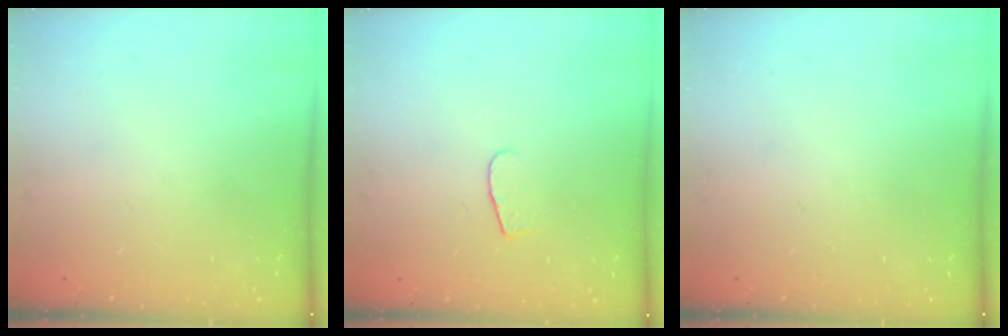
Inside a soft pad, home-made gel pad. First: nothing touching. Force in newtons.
{"total": 5.4, "press": 5.4, "slide": 0.5}
{"total": 0.0}